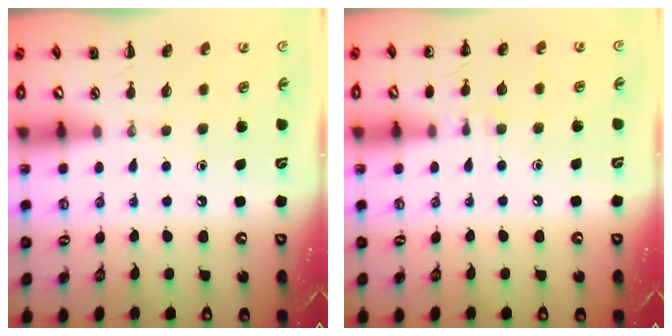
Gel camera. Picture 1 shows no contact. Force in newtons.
{"total": 6.5, "press": 6.2, "slide": 1.9}